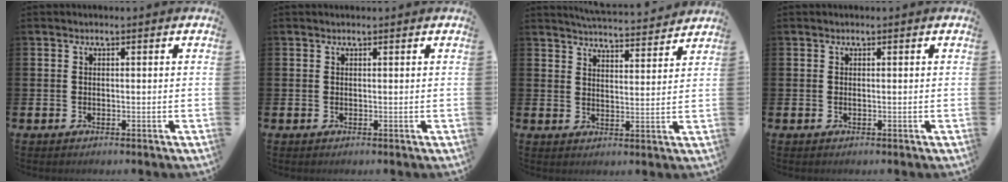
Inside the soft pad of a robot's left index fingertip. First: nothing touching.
{"total": 0.0}
{"total": 5.3, "force": [5.2, 0.2, 0.4], "torque": [-0.020, -0.039, 0.093]}
{"total": 0.0}